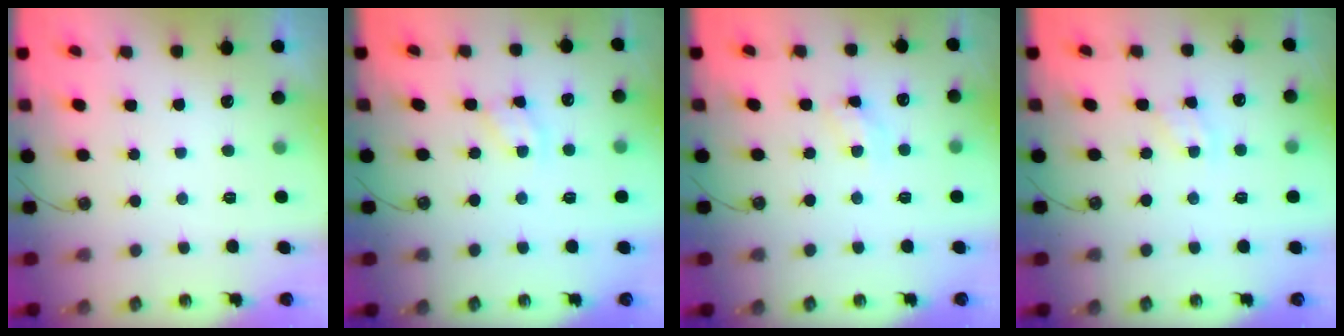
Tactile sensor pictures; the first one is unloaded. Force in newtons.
{"total": 3.7, "press": 3.7, "slide": 0.5}
{"total": 4.5, "press": 4.4, "slide": 0.2}
{"total": 2.8, "press": 2.8, "slide": 0.4}